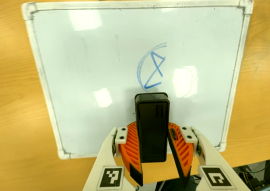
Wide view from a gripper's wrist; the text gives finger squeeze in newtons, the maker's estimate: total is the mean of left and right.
{"total": 6.7, "left": 7.2, "right": 6.1}